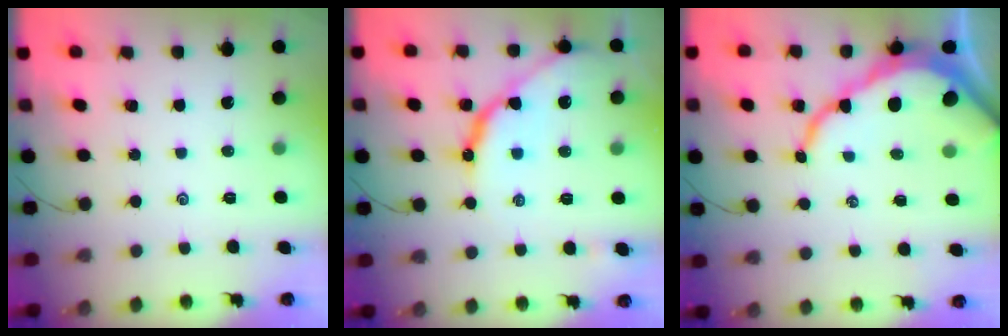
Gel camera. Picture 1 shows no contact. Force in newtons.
{"total": 12.4, "press": 12.4, "slide": 1.1}
{"total": 13.1, "press": 13.1, "slide": 1.1}